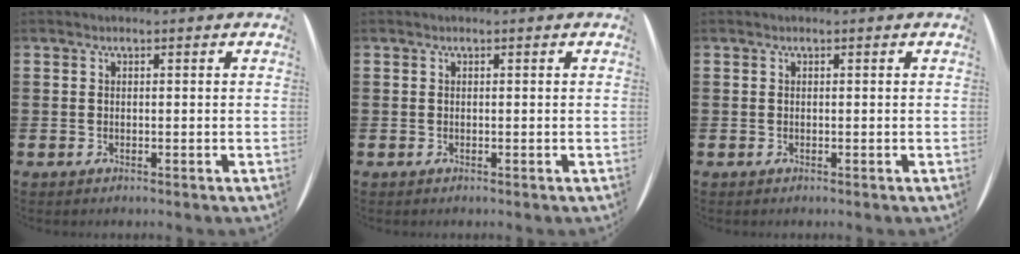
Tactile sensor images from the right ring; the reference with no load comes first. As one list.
[{"total": 0.0}, {"total": 0.0}]